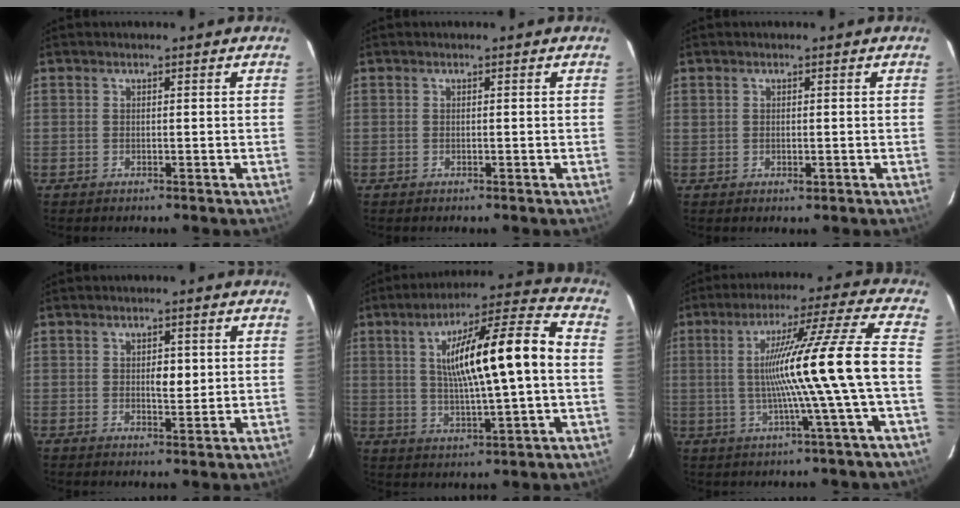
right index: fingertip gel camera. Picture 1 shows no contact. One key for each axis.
{"total": 0.0}
{"total": 1.1, "fx": -0.2, "fy": 0.6, "fz": 1.0, "tx": -0.020, "ty": -0.003, "tz": 0.002}
{"total": 2.8, "fx": 0.4, "fy": 1.3, "fz": 2.5, "tx": -0.035, "ty": 0.000, "tz": 0.007}
{"total": 17.1, "fx": 1.6, "fy": 1.4, "fz": 16.9, "tx": -0.279, "ty": 0.024, "tz": 0.024}
{"total": 14.8, "fx": -1.5, "fy": -2.7, "fz": 14.5, "tx": -0.237, "ty": 0.007, "tz": -0.025}